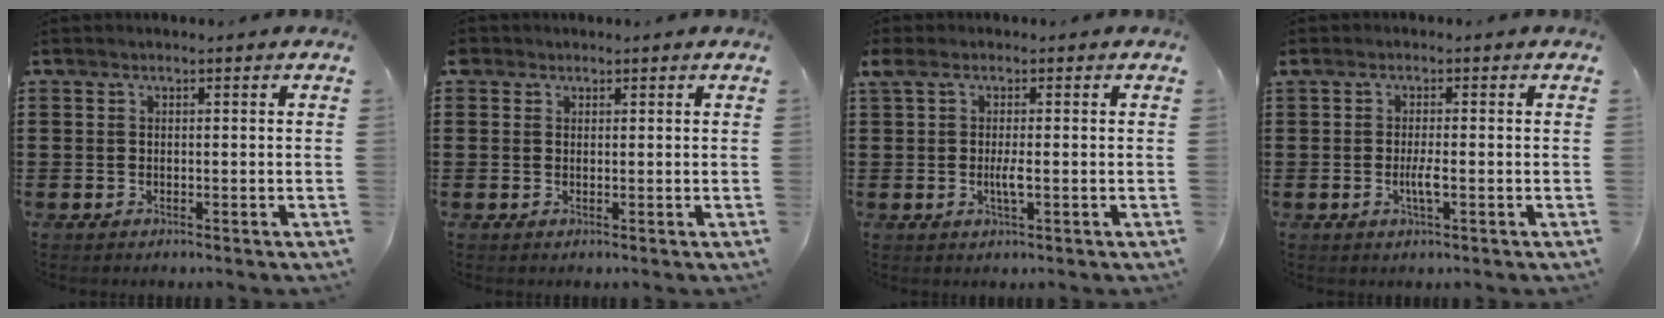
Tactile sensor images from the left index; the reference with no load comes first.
{"total": 1.0, "force": [0.7, 0.7, 0.1], "torque": [-0.003, 0.004, 0.013]}
{"total": 3.0, "force": [-0.2, 0.5, 3.0], "torque": [-0.061, -0.003, -0.008]}
{"total": 2.9, "force": [-0.6, 0.4, 2.8], "torque": [-0.048, 0.000, -0.011]}